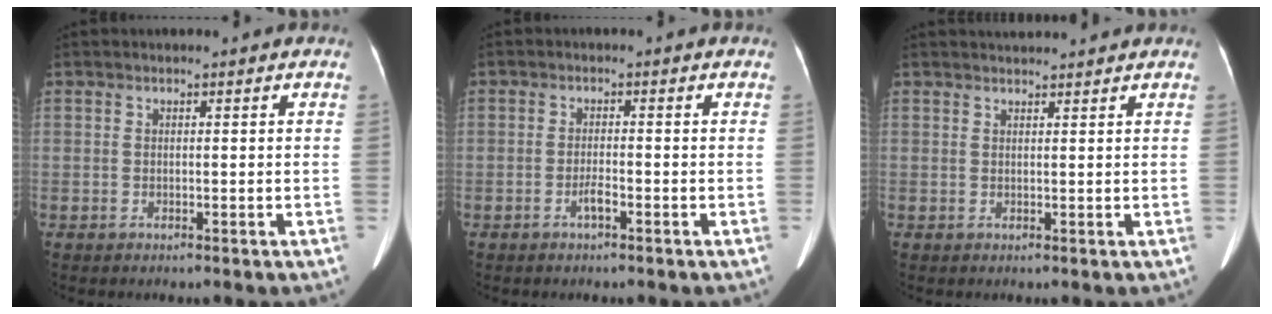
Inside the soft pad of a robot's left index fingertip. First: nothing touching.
{"total": 1.7, "force": [-1.0, 0.2, 1.4], "torque": [-0.026, 0.001, -0.020]}
{"total": 2.9, "force": [2.9, 0.0, 0.4], "torque": [-0.007, 0.025, 0.045]}